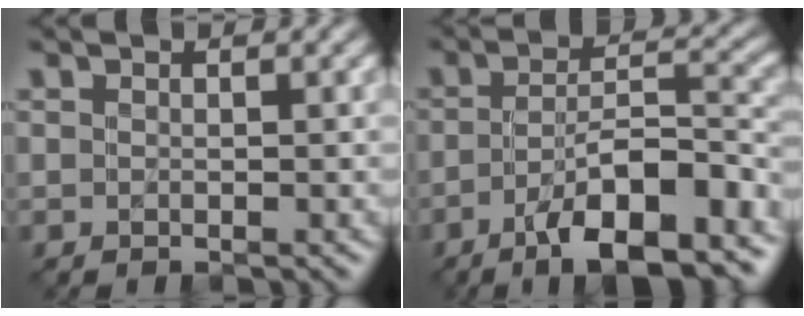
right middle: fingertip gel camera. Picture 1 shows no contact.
{"total": 11.3, "force": [-6.2, 3.7, 8.7], "torque": [-0.137, 0.004, -0.095]}